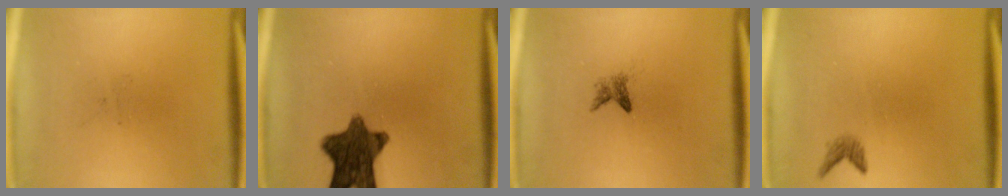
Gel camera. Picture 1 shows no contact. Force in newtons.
{"total": 10.8}
{"total": 1.4}
{"total": 1.1}